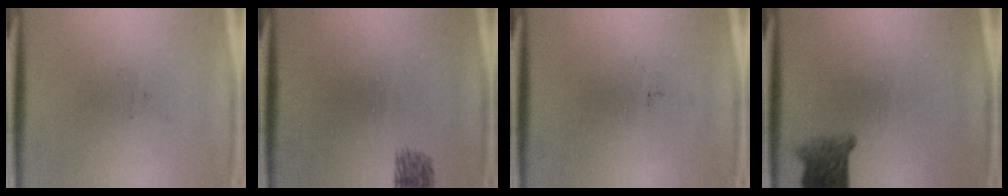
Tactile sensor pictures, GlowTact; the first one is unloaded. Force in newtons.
{"total": 1.9}
{"total": 0.0}
{"total": 3.9}